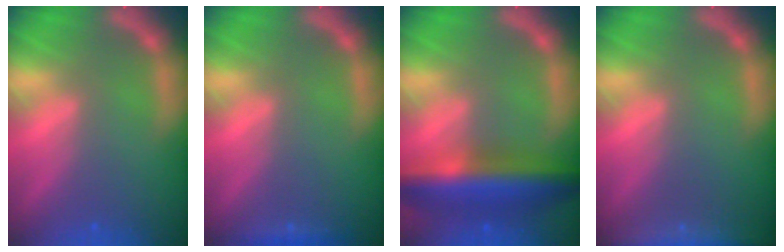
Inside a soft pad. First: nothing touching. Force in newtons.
{"total": 0.9}
{"total": 9.0}
{"total": 8.5}